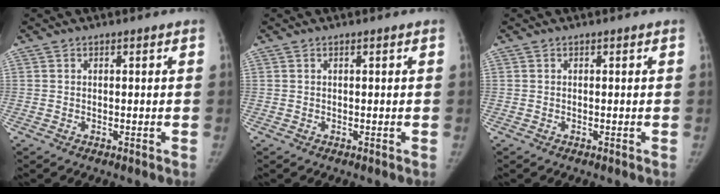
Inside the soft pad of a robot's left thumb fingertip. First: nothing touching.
{"total": 0.0}
{"total": 0.0}